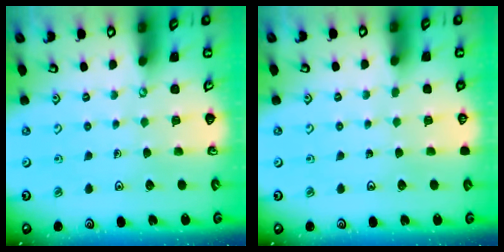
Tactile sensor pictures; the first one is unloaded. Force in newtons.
{"total": 0.0}